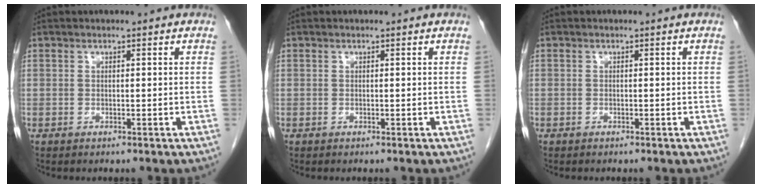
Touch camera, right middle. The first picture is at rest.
{"total": 0.0}
{"total": 0.0}